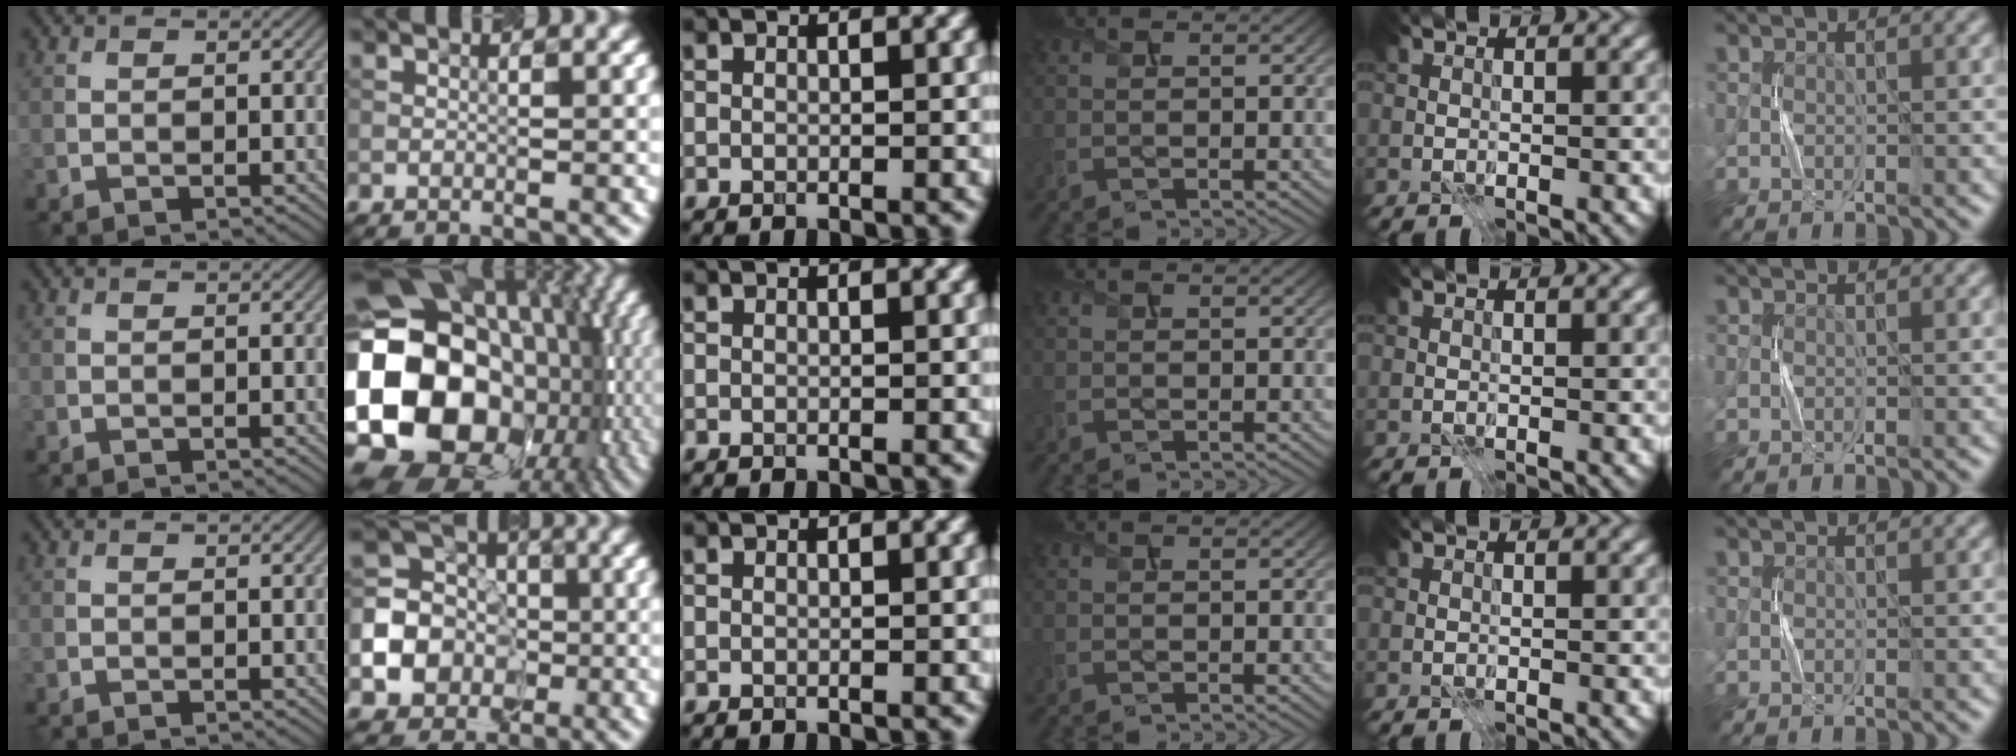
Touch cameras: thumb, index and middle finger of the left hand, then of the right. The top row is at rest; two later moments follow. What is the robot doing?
{"motion": "press", "object": "sticker"}